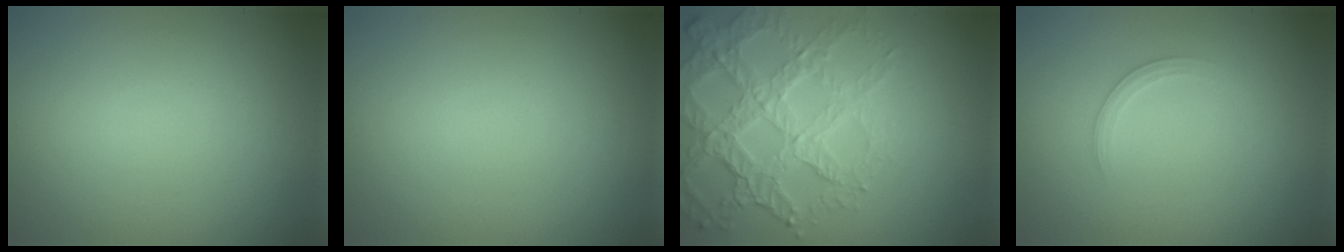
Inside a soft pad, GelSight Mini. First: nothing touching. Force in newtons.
{"total": 0.0}
{"total": 7.3, "press": 5.1, "slide": 5.2}
{"total": 1.3, "press": 1.3, "slide": 0.1}